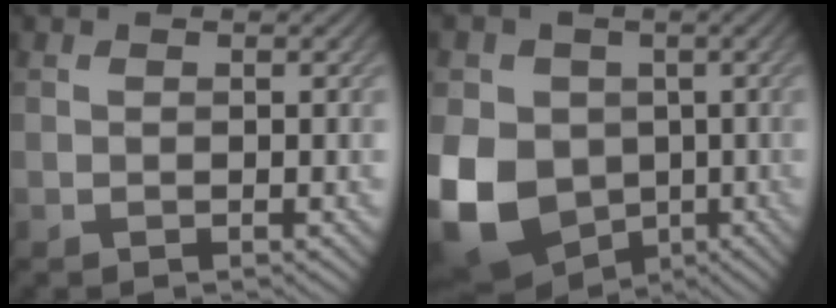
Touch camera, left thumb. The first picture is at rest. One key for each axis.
{"total": 15.7, "fx": -3.1, "fy": 13.1, "fz": 8.1, "tx": -0.220, "ty": -0.030, "tz": -0.073}